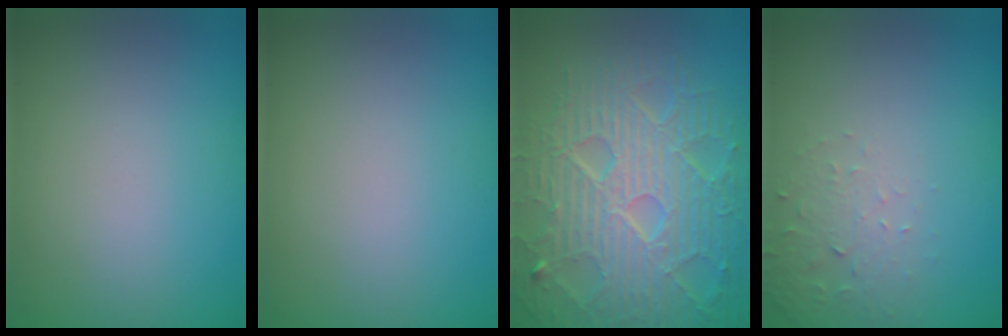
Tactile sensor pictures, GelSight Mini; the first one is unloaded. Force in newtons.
{"total": 0.0}
{"total": 9.0, "press": 6.5, "slide": 6.3}
{"total": 1.9, "press": 1.8, "slide": 0.4}